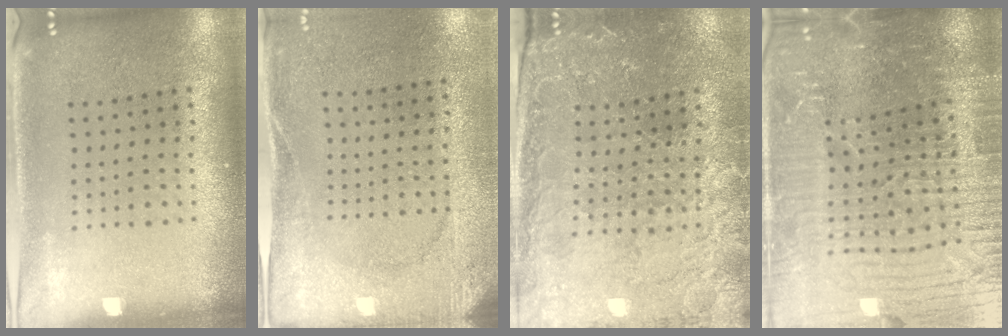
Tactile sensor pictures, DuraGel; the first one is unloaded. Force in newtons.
{"total": 2.6, "press": 2.2, "slide": 1.4}
{"total": 1.2, "press": 1.2, "slide": 0.4}
{"total": 6.3, "press": 5.6, "slide": 3.0}